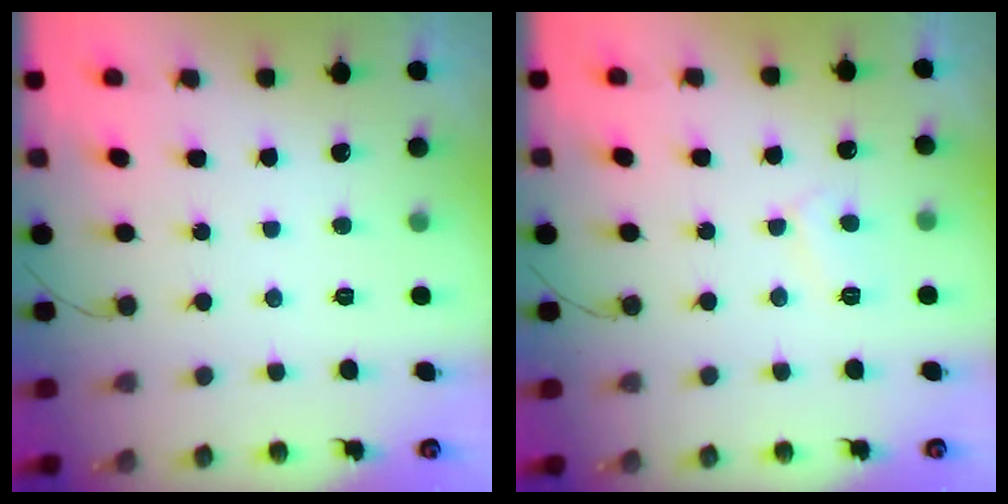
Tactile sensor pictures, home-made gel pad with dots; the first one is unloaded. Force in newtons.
{"total": 5.5, "press": 5.5, "slide": 0.4}